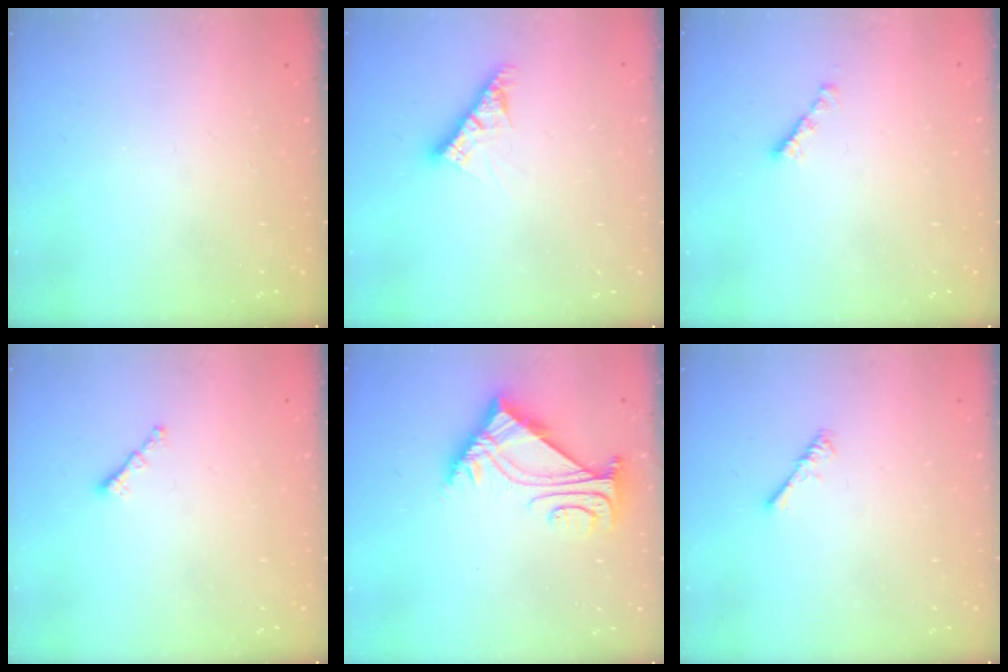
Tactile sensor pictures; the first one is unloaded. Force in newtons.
{"total": 7.8, "press": 7.7, "slide": 0.8}
{"total": 2.1, "press": 2.1, "slide": 0.3}
{"total": 0.7, "press": 0.6, "slide": 0.4}
{"total": 5.2, "press": 5.1, "slide": 0.7}
{"total": 0.9, "press": 0.9, "slide": 0.3}